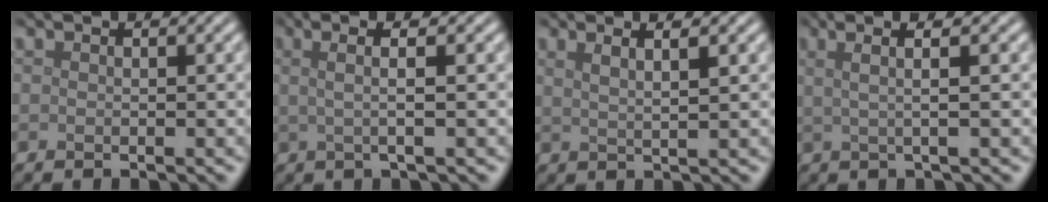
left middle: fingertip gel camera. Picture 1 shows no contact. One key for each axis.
{"total": 3.3, "fx": 0.7, "fy": 0.7, "fz": 3.1, "tx": -0.052, "ty": 0.003, "tz": 0.005}
{"total": 4.0, "fx": 2.3, "fy": 1.4, "fz": 3.0, "tx": -0.021, "ty": 0.016, "tz": 0.007}
{"total": 4.1, "fx": 1.5, "fy": 1.2, "fz": 3.6, "tx": -0.048, "ty": 0.014, "tz": -0.001}